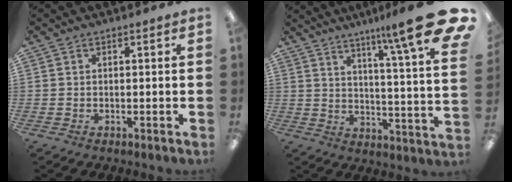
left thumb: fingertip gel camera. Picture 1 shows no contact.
{"total": 17.0, "force": [11.1, 0.8, 12.8], "torque": [-0.186, -0.097, 0.163]}